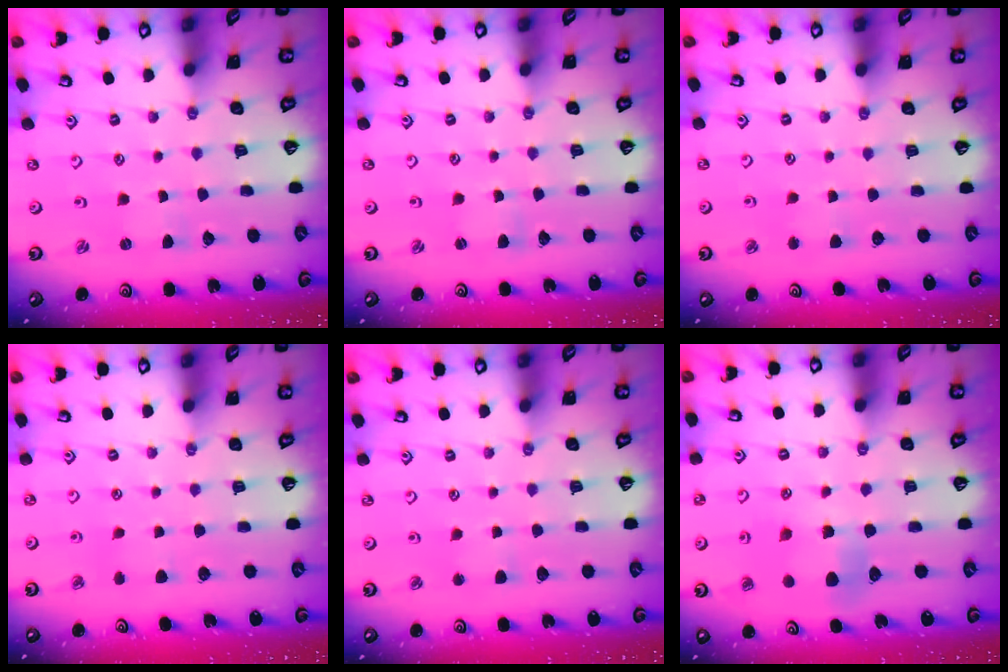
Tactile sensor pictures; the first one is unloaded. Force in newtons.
{"total": 1.6, "press": 1.6, "slide": 0.2}
{"total": 2.2, "press": 2.2, "slide": 0.2}
{"total": 3.8, "press": 3.7, "slide": 0.7}
{"total": 3.2, "press": 3.2, "slide": 0.4}
{"total": 7.2, "press": 7.2, "slide": 0.6}